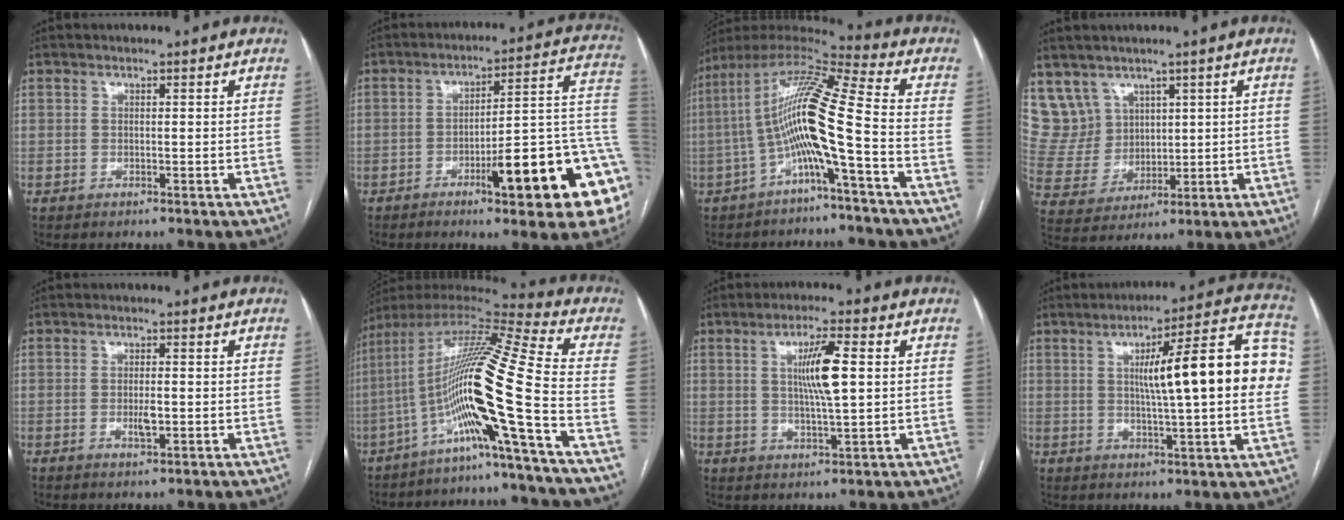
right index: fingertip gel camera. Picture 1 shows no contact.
{"total": 19.7, "force": [-6.6, 2.9, 18.3], "torque": [-0.154, 0.024, -0.081]}
{"total": 13.4, "force": [-3.2, -0.3, 13.1], "torque": [-0.248, 0.028, -0.069]}
{"total": 7.9, "force": [4.9, 6.1, 0.2], "torque": [-0.016, 0.029, 0.119]}
{"total": 2.6, "force": [-0.5, 0.7, 2.4], "torque": [-0.048, -0.001, -0.006]}
{"total": 18.0, "force": [-6.3, -2.3, 16.7], "torque": [-0.314, 0.008, -0.128]}
{"total": 7.5, "force": [1.5, 0.5, 7.3], "torque": [-0.133, -0.001, 0.026]}
{"total": 18.1, "force": [2.3, 2.1, 17.9], "torque": [-0.246, 0.036, 0.028]}